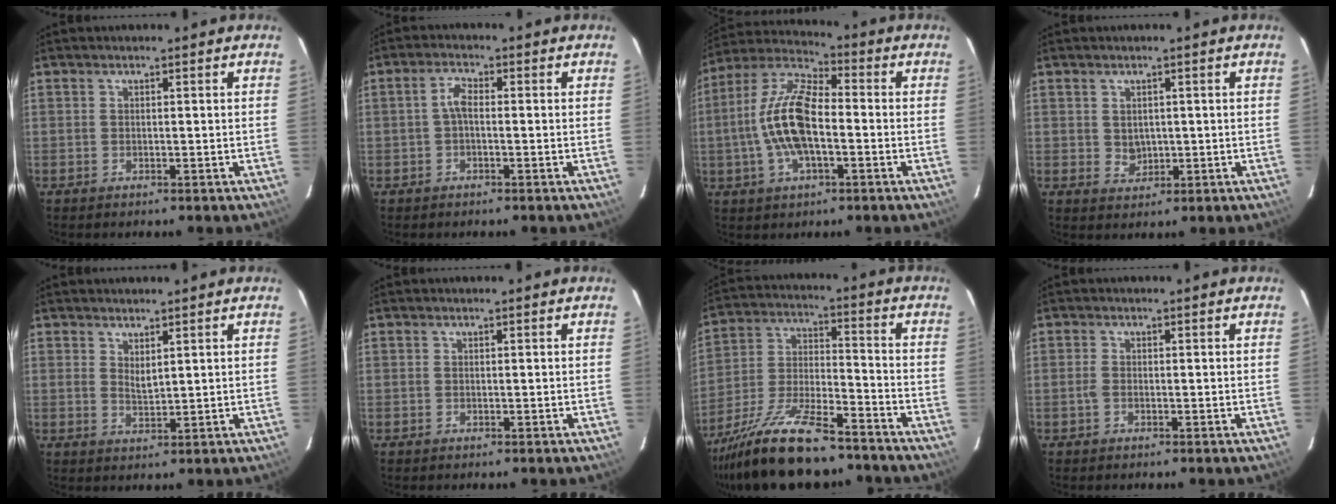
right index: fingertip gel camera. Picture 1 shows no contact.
{"total": 2.5, "force": [-0.5, 1.1, 2.2], "torque": [-0.047, 0.009, -0.010]}
{"total": 14.1, "force": [-2.1, 5.8, 12.7], "torque": [-0.260, 0.010, -0.045]}
{"total": 2.7, "force": [0.4, 2.4, 1.1], "torque": [-0.017, 0.002, 0.014]}
{"total": 2.4, "force": [1.5, 0.8, 1.6], "torque": [-0.028, -0.006, 0.027]}
{"total": 0.0}
{"total": 19.6, "force": [-15.3, 5.2, 11.0], "torque": [-0.225, -0.022, -0.261]}
{"total": 1.3, "force": [-0.4, 0.7, 1.0], "torque": [-0.024, 0.001, -0.011]}